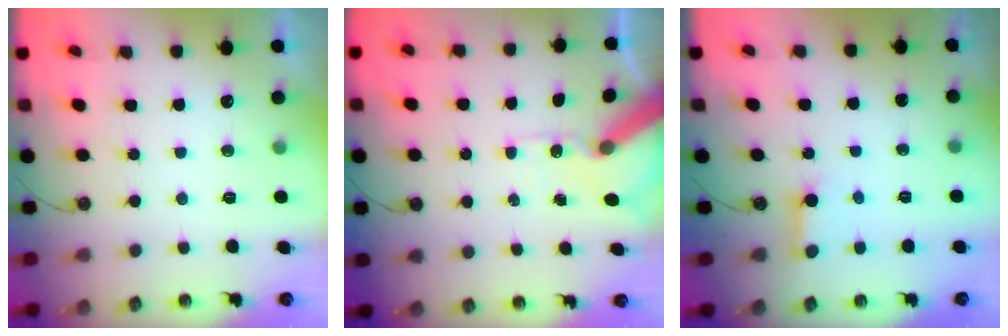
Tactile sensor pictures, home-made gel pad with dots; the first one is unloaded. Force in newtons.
{"total": 10.8, "press": 10.7, "slide": 1.7}
{"total": 2.8, "press": 2.7, "slide": 0.3}